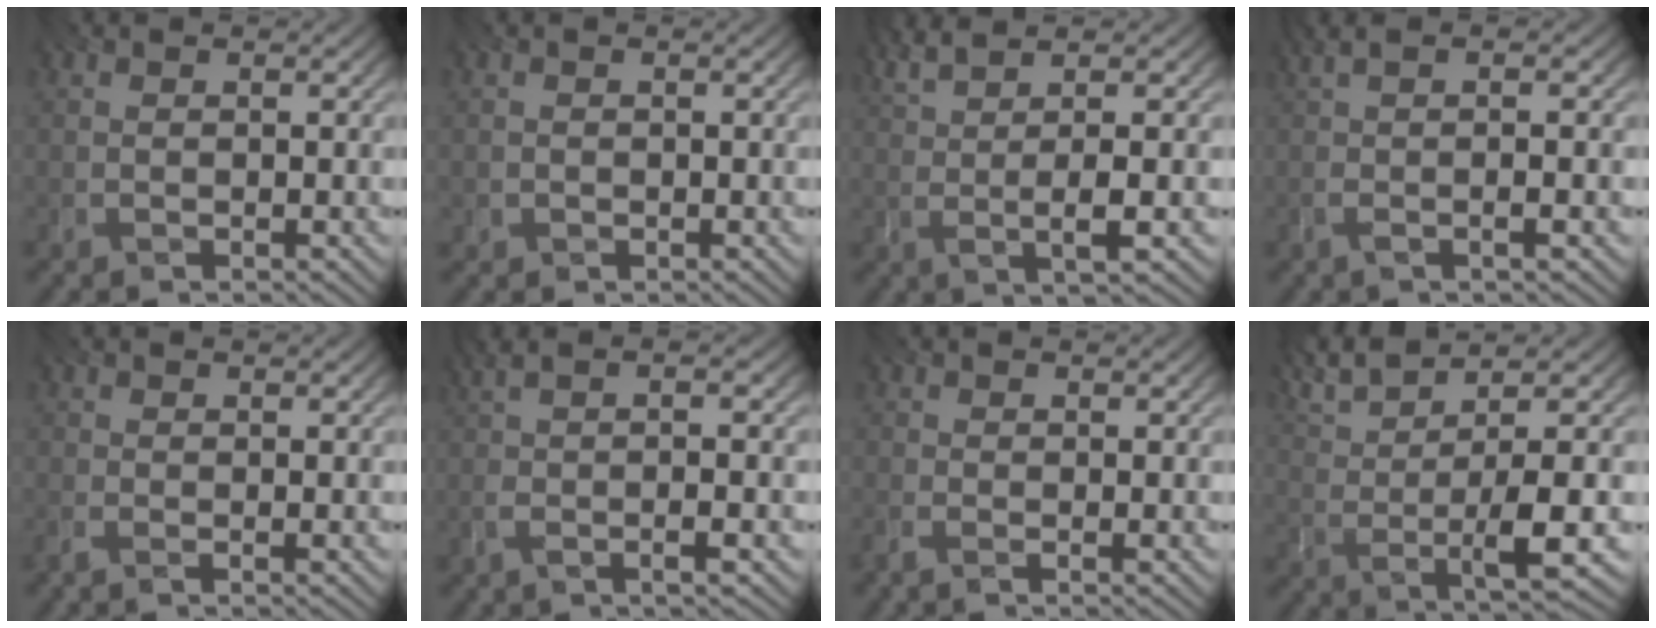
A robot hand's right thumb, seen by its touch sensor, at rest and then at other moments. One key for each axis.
{"total": 0.6, "fx": -0.2, "fy": 0.6, "fz": -0.1, "tx": -0.002, "ty": 0.004, "tz": 0.003}
{"total": 5.6, "fx": 2.1, "fy": 0.8, "fz": 5.1, "tx": -0.092, "ty": 0.014, "tz": 0.029}
{"total": 3.2, "fx": -0.5, "fy": 0.2, "fz": 3.2, "tx": -0.053, "ty": 0.012, "tz": -0.017}
{"total": 0.7, "fx": -0.4, "fy": 0.3, "fz": 0.5, "tx": -0.009, "ty": 0.007, "tz": -0.010}
{"total": 4.5, "fx": -1.1, "fy": 0.4, "fz": 4.3, "tx": -0.072, "ty": 0.015, "tz": -0.025}
{"total": 1.0, "fx": -0.7, "fy": 0.4, "fz": 0.6, "tx": -0.014, "ty": 0.004, "tz": -0.018}
{"total": 7.7, "fx": 3.0, "fy": 1.5, "fz": 7.0, "tx": -0.128, "ty": 0.012, "tz": 0.057}